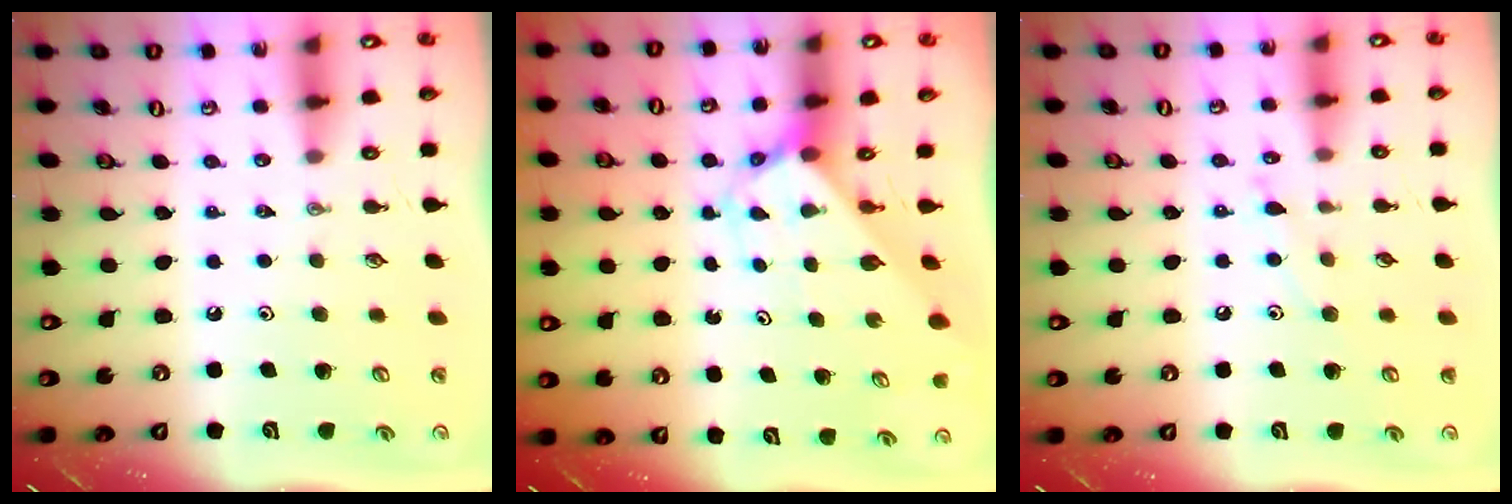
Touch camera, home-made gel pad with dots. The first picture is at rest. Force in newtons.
{"total": 2.7, "press": 2.7, "slide": 0.2}
{"total": 6.5, "press": 6.5, "slide": 0.5}